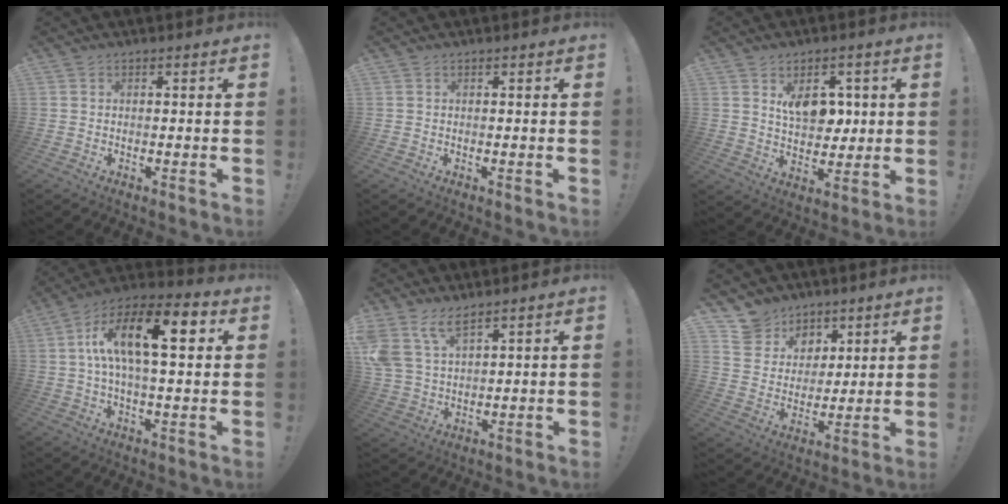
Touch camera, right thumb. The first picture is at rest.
{"total": 0.0}
{"total": 9.9, "force": [3.6, 7.2, 5.8], "torque": [-0.060, -0.019, 0.066]}
{"total": 18.2, "force": [4.1, 7.2, 16.2], "torque": [-0.273, 0.002, 0.055]}
{"total": 8.6, "force": [6.3, 3.7, 4.6], "torque": [-0.104, -0.027, 0.123]}
{"total": 11.3, "force": [7.4, 8.3, 1.9], "torque": [-0.037, -0.054, 0.147]}